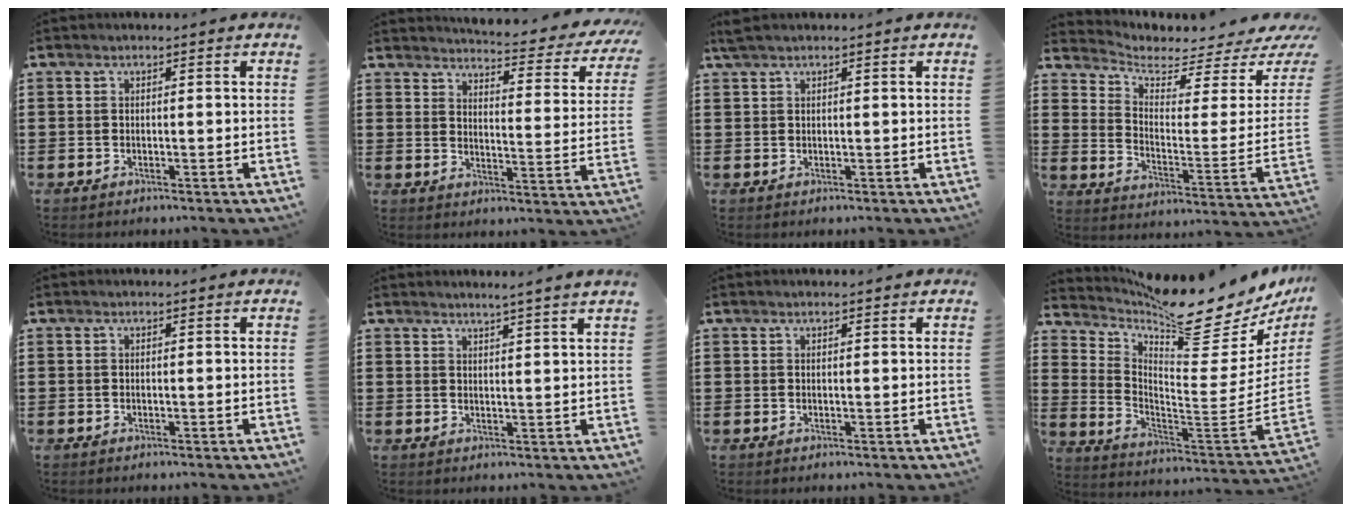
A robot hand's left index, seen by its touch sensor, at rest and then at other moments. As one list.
[{"total": 4.1, "force": [3.9, 0.0, 1.4], "torque": [-0.034, -0.041, 0.057]}, {"total": 1.1, "force": [0.9, 0.1, 0.7], "torque": [-0.015, 0.000, 0.017]}, {"total": 3.5, "force": [3.1, 1.1, 1.1], "torque": [-0.048, -0.033, 0.049]}, {"total": 0.0}, {"total": 2.7, "force": [2.5, -0.9, 0.6], "torque": [-0.015, -0.009, 0.046]}, {"total": 0.7, "force": [0.6, 0.0, 0.3], "torque": [-0.007, 0.000, 0.011]}, {"total": 10.7, "force": [9.5, 0.9, 4.8], "torque": [-0.098, -0.104, 0.151]}]